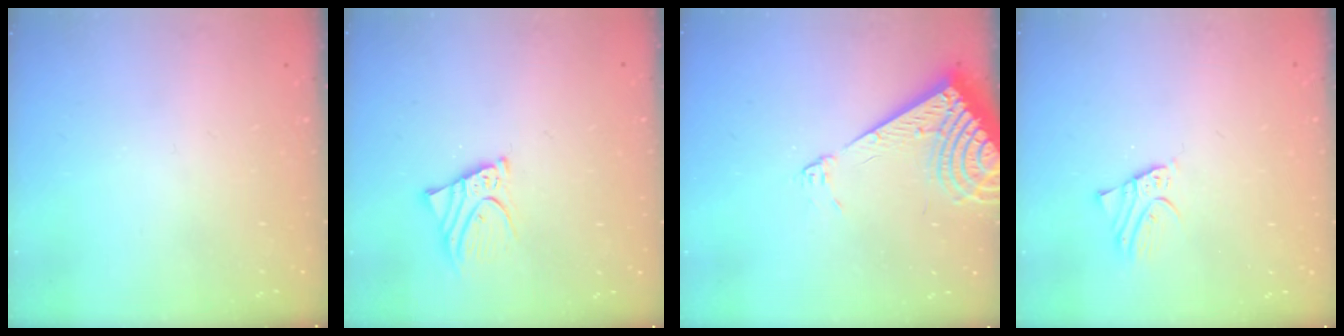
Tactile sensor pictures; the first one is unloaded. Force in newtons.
{"total": 5.4, "press": 5.3, "slide": 0.7}
{"total": 10.3, "press": 10.2, "slide": 1.6}
{"total": 2.0, "press": 2.0, "slide": 0.1}